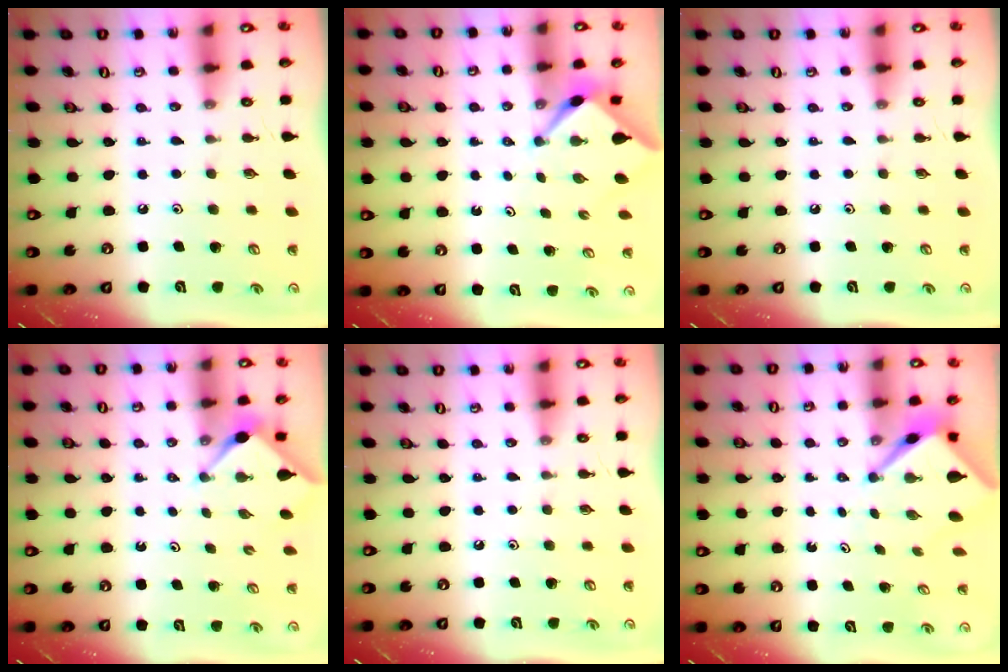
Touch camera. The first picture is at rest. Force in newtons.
{"total": 2.4, "press": 2.4, "slide": 0.3}
{"total": 0.0}
{"total": 3.0, "press": 3.0, "slide": 0.3}
{"total": 0.0}
{"total": 3.7, "press": 3.7, "slide": 0.2}